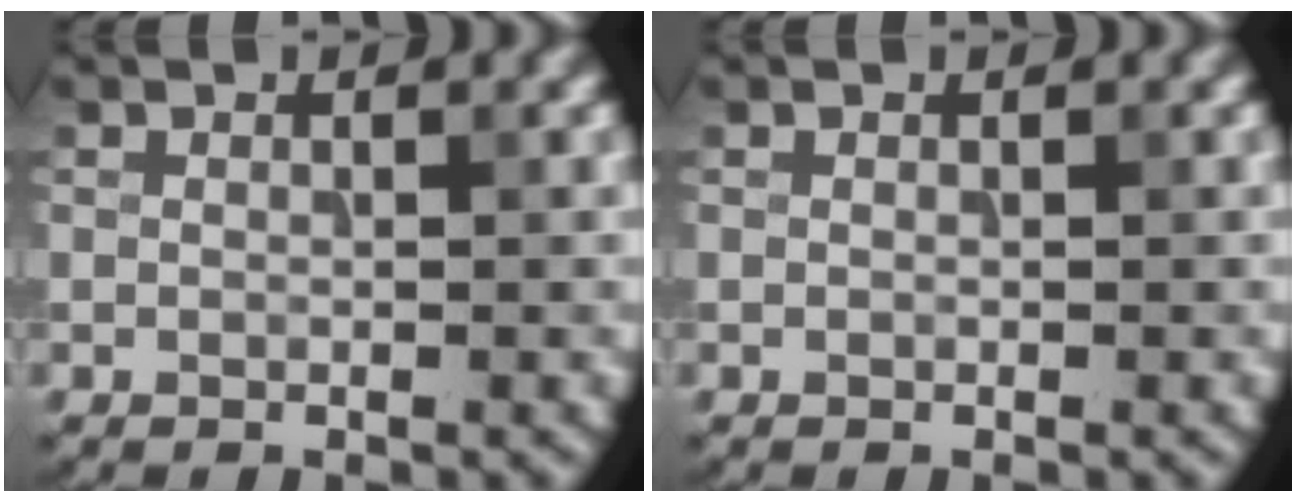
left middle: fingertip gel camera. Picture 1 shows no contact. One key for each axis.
{"total": 0.0}